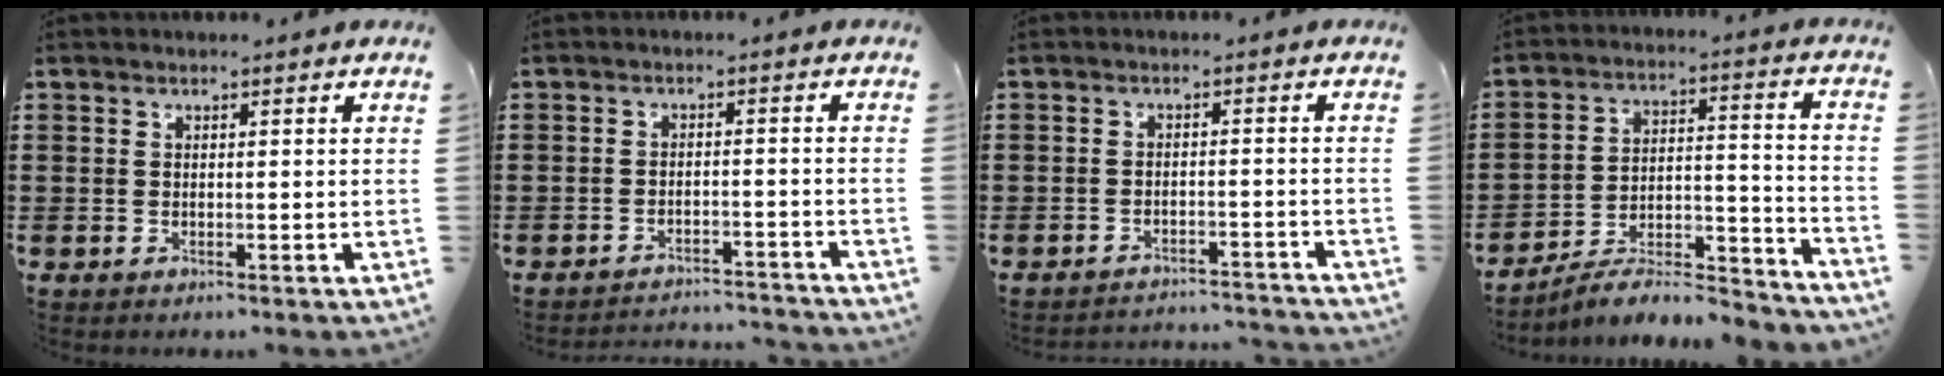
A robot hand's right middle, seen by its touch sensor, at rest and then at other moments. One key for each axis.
{"total": 2.8, "fx": -2.8, "fy": -0.1, "fz": 0.2, "tx": -0.008, "ty": -0.001, "tz": -0.058}
{"total": 2.8, "fx": -2.8, "fy": 0.0, "fz": 0.0, "tx": -0.006, "ty": 0.000, "tz": -0.058}
{"total": 6.2, "fx": -5.8, "fy": 0.7, "fz": 2.2, "tx": -0.031, "ty": -0.002, "tz": -0.111}